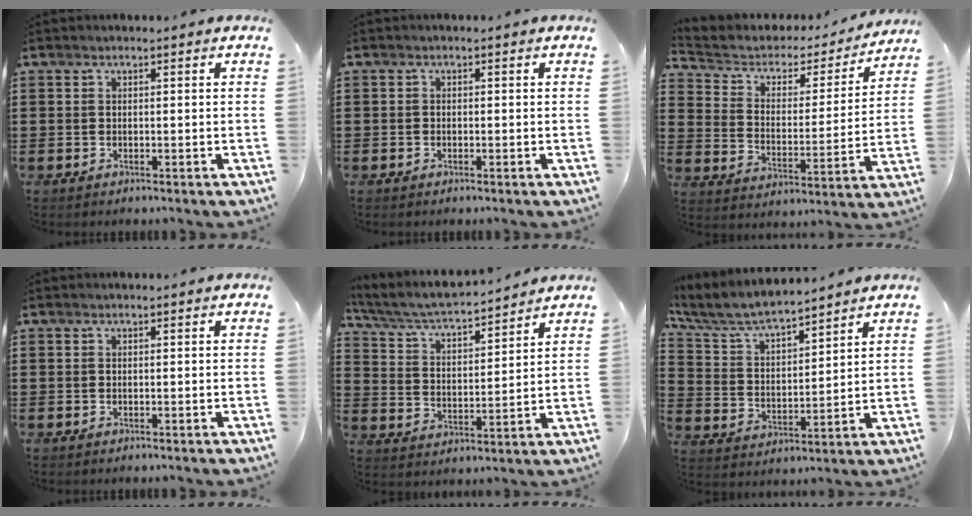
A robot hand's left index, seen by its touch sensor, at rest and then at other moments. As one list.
[{"total": 0.6, "force": [-0.3, 0.4, 0.2], "torque": [-0.005, 0.000, -0.007]}, {"total": 3.6, "force": [2.7, 2.2, 1.0], "torque": [-0.044, -0.015, 0.037]}, {"total": 0.0}, {"total": 4.8, "force": [4.5, 0.3, 1.8], "torque": [-0.056, -0.033, 0.070]}, {"total": 6.9, "force": [6.2, 1.1, 2.8], "torque": [-0.083, -0.033, 0.105]}]